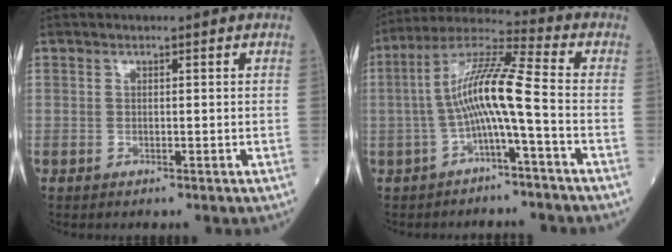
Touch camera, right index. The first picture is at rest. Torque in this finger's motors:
{"motor_torque": [1.58, -0.18, 0.77, 0.21]}